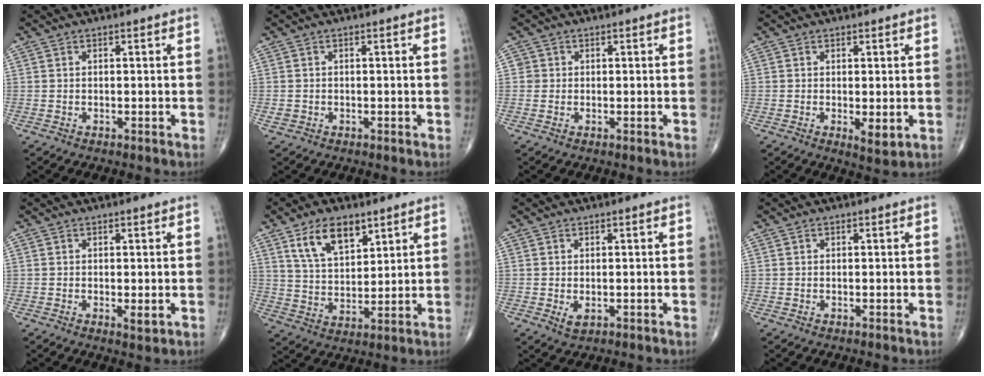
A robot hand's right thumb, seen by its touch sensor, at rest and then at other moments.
{"total": 1.0, "force": [-0.3, 0.9, 0.3], "torque": [-0.006, 0.001, -0.003]}
{"total": 1.3, "force": [0.0, 1.3, 0.1], "torque": [0.008, 0.004, -0.002]}
{"total": 3.0, "force": [-0.3, 1.2, 2.7], "torque": [-0.038, -0.011, -0.001]}
{"total": 1.6, "force": [-0.1, 0.6, 1.5], "torque": [-0.024, -0.007, -0.001]}
{"total": 10.7, "force": [6.1, 5.6, 6.8], "torque": [-0.103, -0.031, 0.119]}
{"total": 1.8, "force": [-0.2, 1.1, 1.4], "torque": [-0.022, -0.005, 0.001]}
{"total": 0.0}